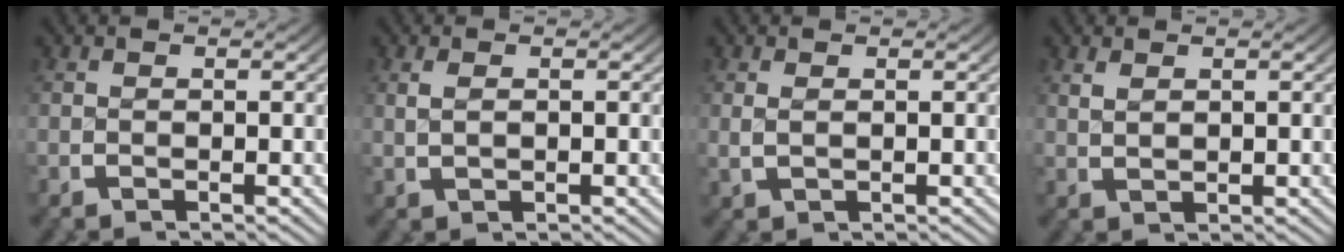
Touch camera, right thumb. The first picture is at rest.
{"total": 1.4, "force": [0.4, 0.8, 1.1], "torque": [-0.020, 0.002, 0.012]}
{"total": 1.1, "force": [0.4, 0.7, 0.8], "torque": [-0.020, -0.004, 0.014]}
{"total": 1.5, "force": [1.0, 0.8, 0.8], "torque": [-0.012, 0.001, 0.025]}